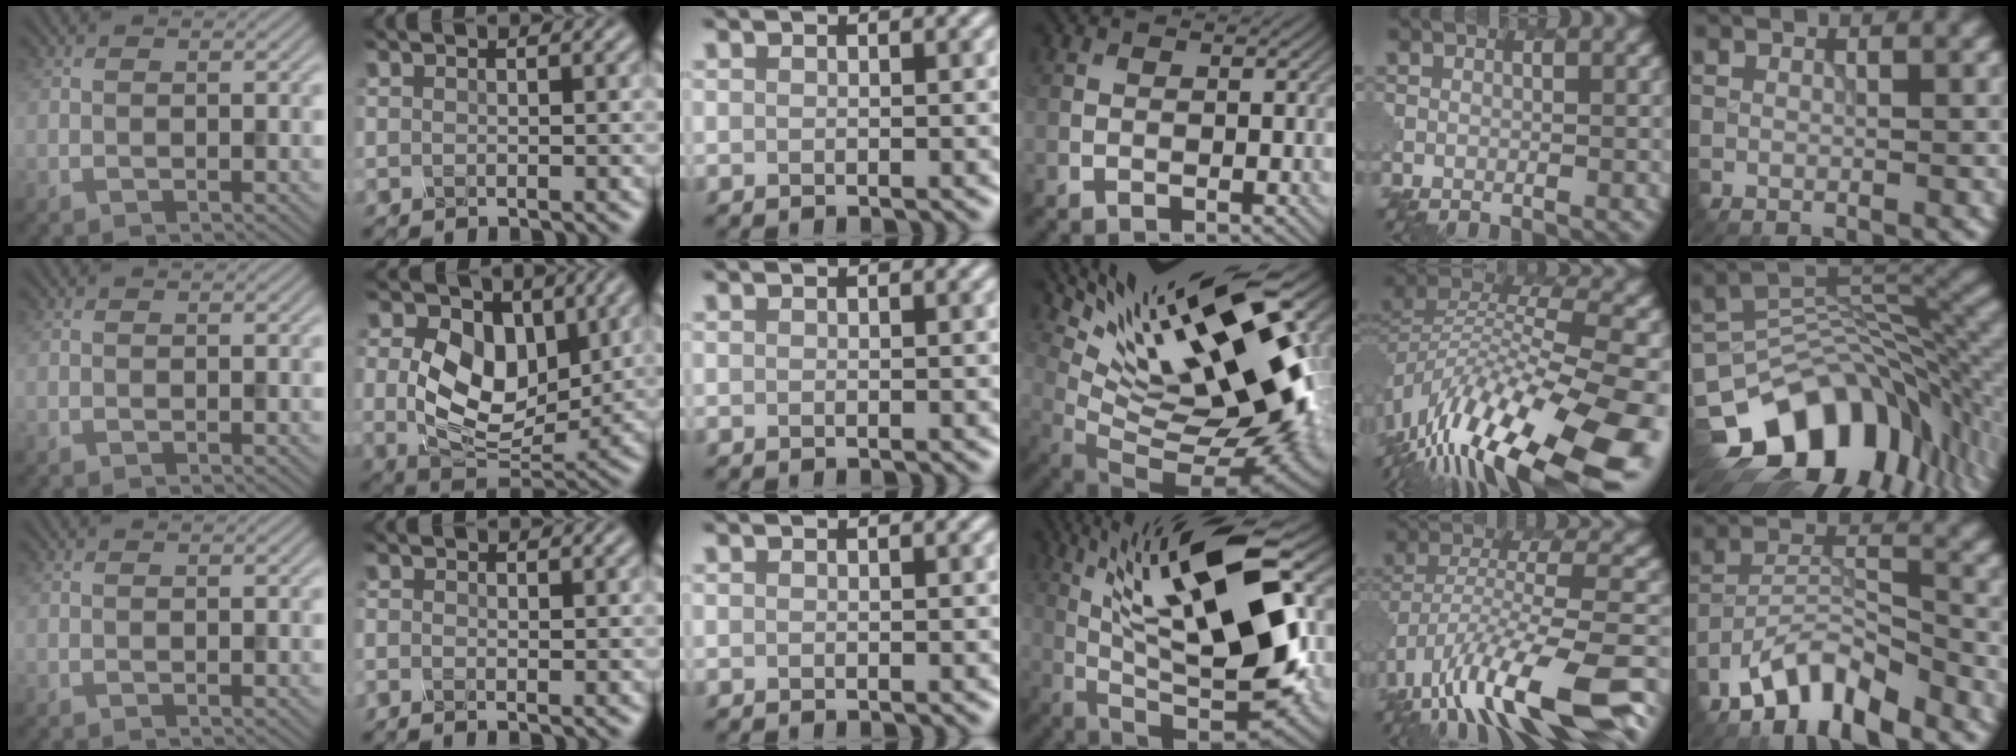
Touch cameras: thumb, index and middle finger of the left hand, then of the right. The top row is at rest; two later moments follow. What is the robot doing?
{"motion": "twist", "object": "rubiks cube"}